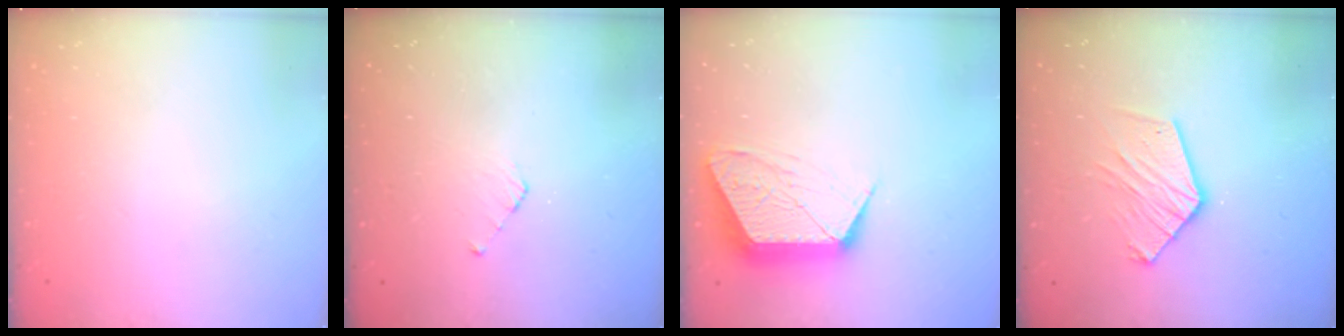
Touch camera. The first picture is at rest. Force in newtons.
{"total": 3.9, "press": 3.9, "slide": 0.2}
{"total": 12.3, "press": 12.2, "slide": 0.7}
{"total": 11.6, "press": 11.5, "slide": 1.0}